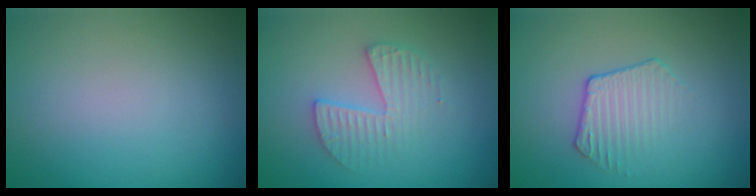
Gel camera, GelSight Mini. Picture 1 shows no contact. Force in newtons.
{"total": 2.7, "press": 2.7, "slide": 0.3}
{"total": 2.1, "press": 1.5, "slide": 1.4}